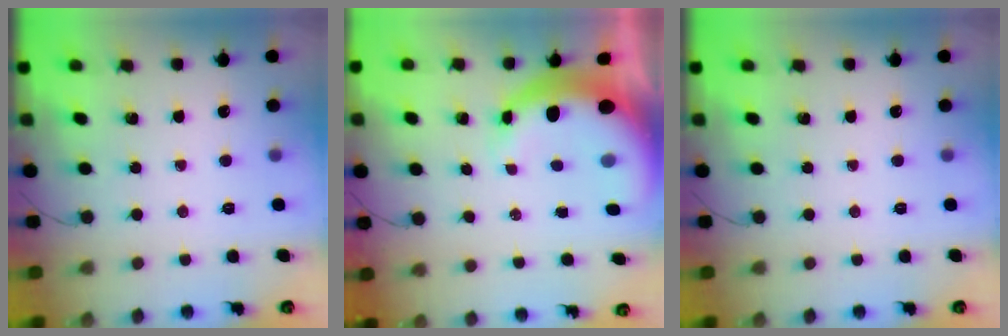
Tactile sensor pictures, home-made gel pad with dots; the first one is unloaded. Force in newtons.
{"total": 7.8, "press": 7.6, "slide": 1.8}
{"total": 0.0}